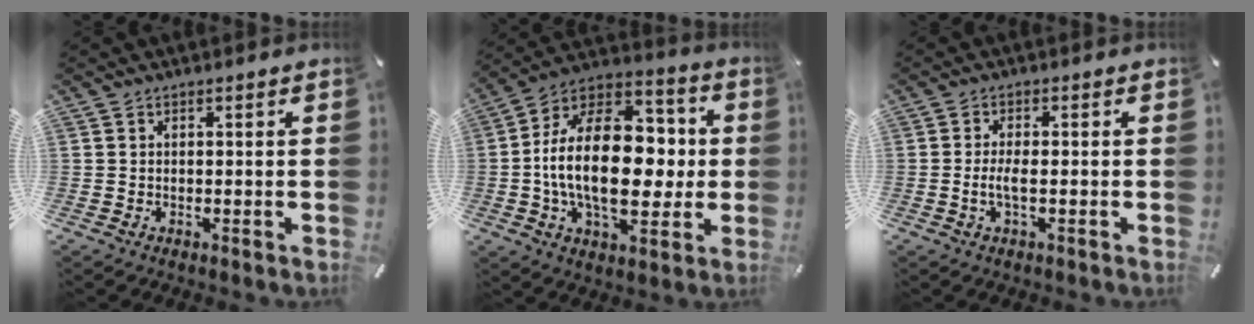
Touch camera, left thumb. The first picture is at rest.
{"total": 23.7, "force": [-0.9, 14.8, 18.5], "torque": [-0.326, 0.000, -0.015]}
{"total": 3.6, "force": [-0.6, 1.1, 3.4], "torque": [-0.073, -0.003, -0.016]}